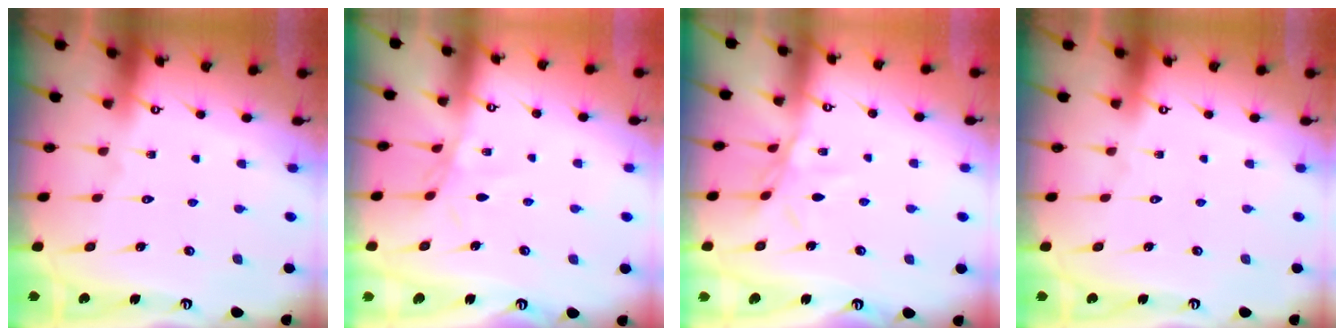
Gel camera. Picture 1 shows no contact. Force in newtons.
{"total": 3.8, "press": 3.7, "slide": 0.5}
{"total": 6.7, "press": 6.6, "slide": 0.5}
{"total": 0.0}